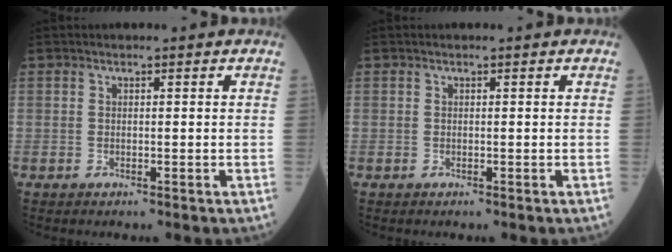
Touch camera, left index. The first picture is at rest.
{"total": 0.0}